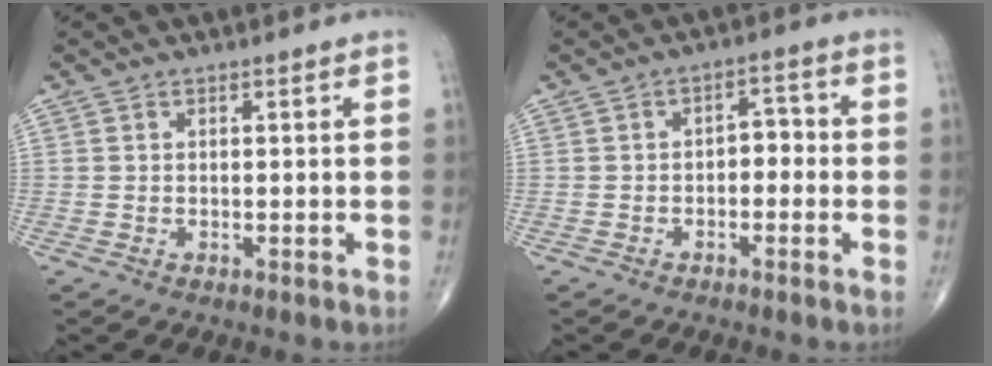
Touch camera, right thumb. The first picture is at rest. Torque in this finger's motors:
{"motor_torque": [0.06, -0.11, 0.33, -0.15, 0.01]}